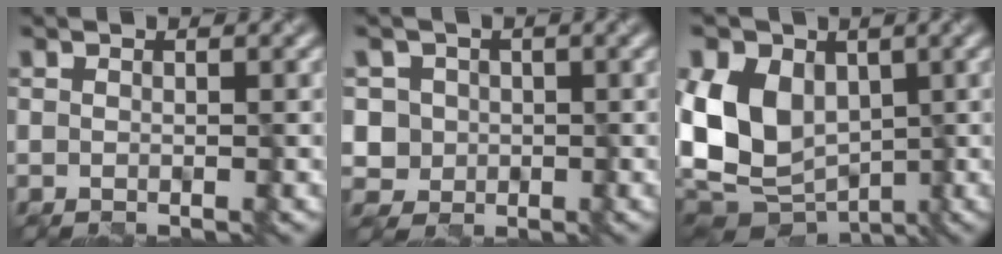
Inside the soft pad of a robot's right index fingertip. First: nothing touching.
{"total": 4.1, "force": [0.0, 3.8, 1.6], "torque": [-0.025, 0.011, -0.014]}
{"total": 10.6, "force": [-0.4, 7.8, 7.1], "torque": [-0.134, 0.018, -0.011]}